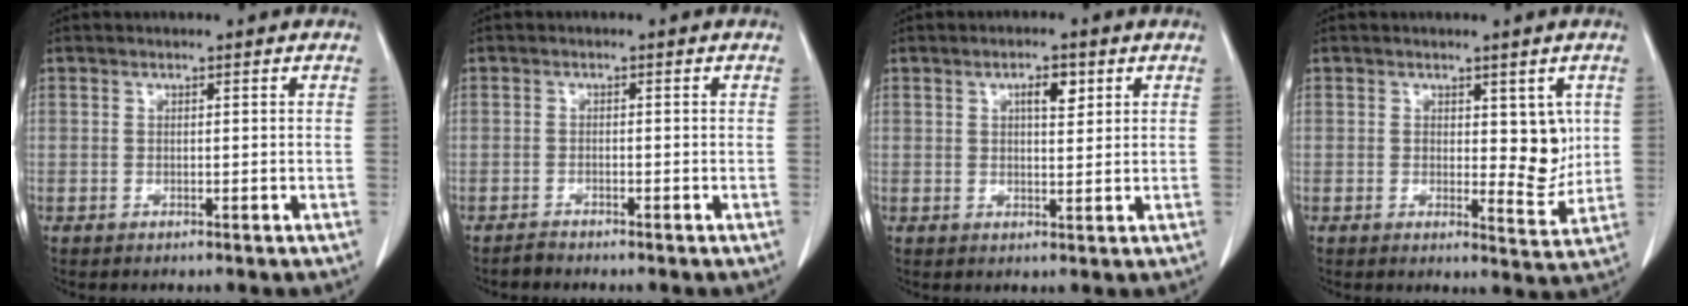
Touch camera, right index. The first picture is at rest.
{"total": 1.2, "force": [-1.2, 0.1, 0.1], "torque": [-0.003, -0.002, -0.022]}
{"total": 3.3, "force": [1.5, 1.2, 2.7], "torque": [-0.045, 0.000, 0.023]}
{"total": 5.5, "force": [1.2, 2.8, 4.5], "torque": [-0.049, -0.010, 0.020]}